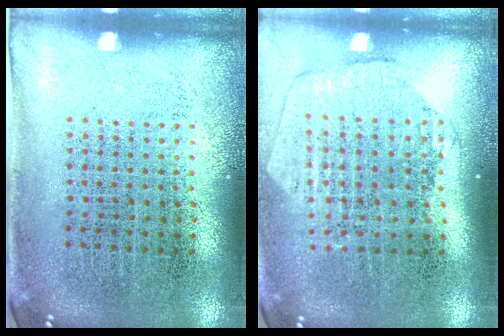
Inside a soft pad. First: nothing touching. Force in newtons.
{"total": 1.6, "press": 1.4, "slide": 0.7}